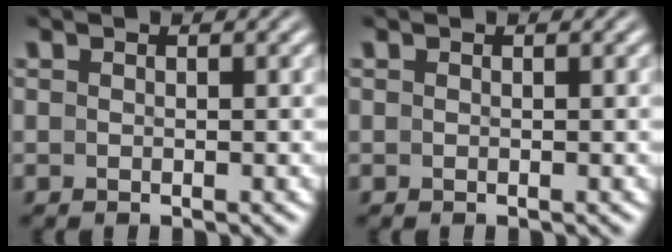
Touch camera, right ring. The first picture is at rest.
{"total": 0.0}